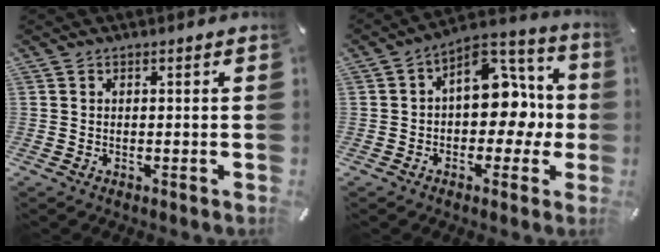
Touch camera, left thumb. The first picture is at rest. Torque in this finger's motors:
{"motor_torque": [1.78, 3.23, 1.15, -0.58, 0.34]}